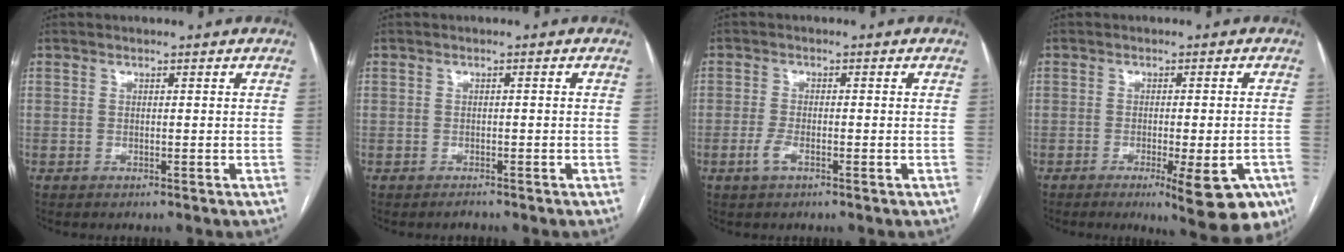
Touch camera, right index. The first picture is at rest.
{"total": 1.0, "force": [-0.9, 0.5, 0.0], "torque": [-0.004, 0.000, -0.016]}
{"total": 2.2, "force": [-1.1, 0.7, 1.8], "torque": [-0.044, -0.001, -0.022]}
{"total": 10.3, "force": [-5.6, 2.3, 8.4], "torque": [-0.076, -0.009, -0.070]}